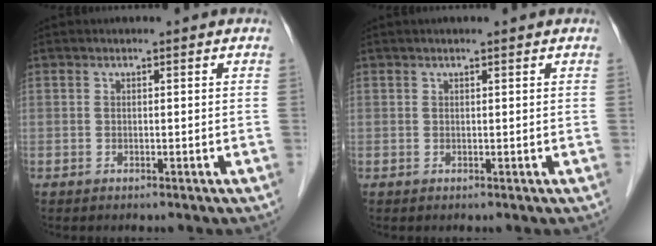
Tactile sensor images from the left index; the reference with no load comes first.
{"total": 1.5, "force": [1.2, -0.1, 0.9], "torque": [-0.010, 0.013, 0.019]}